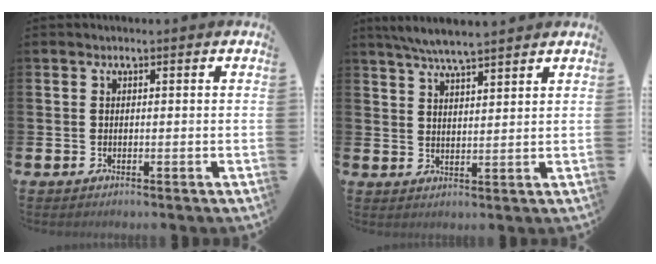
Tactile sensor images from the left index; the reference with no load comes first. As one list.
[{"total": 5.9, "force": [5.5, 0.3, 2.1], "torque": [-0.053, -0.020, 0.099]}]